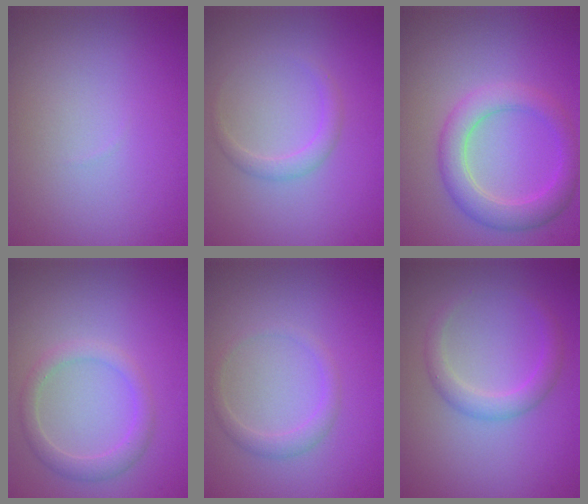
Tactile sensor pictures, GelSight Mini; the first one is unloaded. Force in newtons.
{"total": 1.5, "press": 1.5, "slide": 0.1}
{"total": 3.9, "press": 3.9, "slide": 0.3}
{"total": 2.3, "press": 2.3, "slide": 0.1}
{"total": 1.6, "press": 1.6, "slide": 0.0}
{"total": 2.3, "press": 2.3, "slide": 0.1}